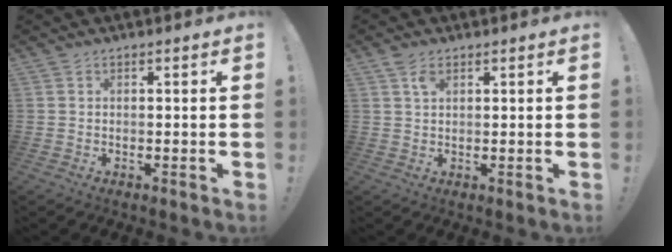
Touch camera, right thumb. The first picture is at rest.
{"total": 3.2, "force": [1.8, 1.6, 2.1], "torque": [-0.033, -0.005, 0.030]}